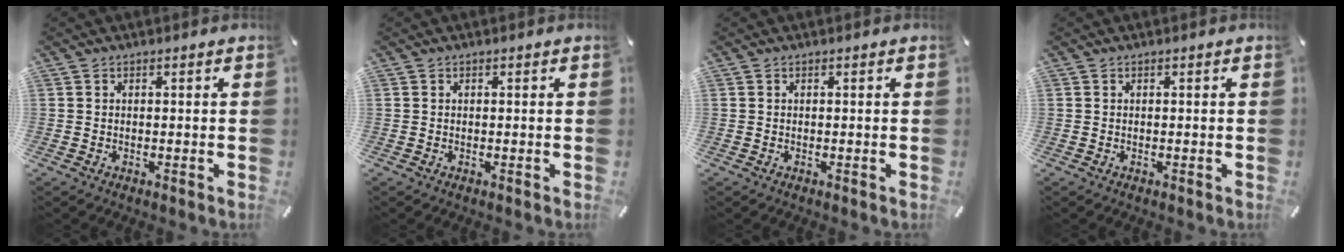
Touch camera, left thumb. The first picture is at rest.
{"total": 0.0}
{"total": 0.0}
{"total": 0.0}